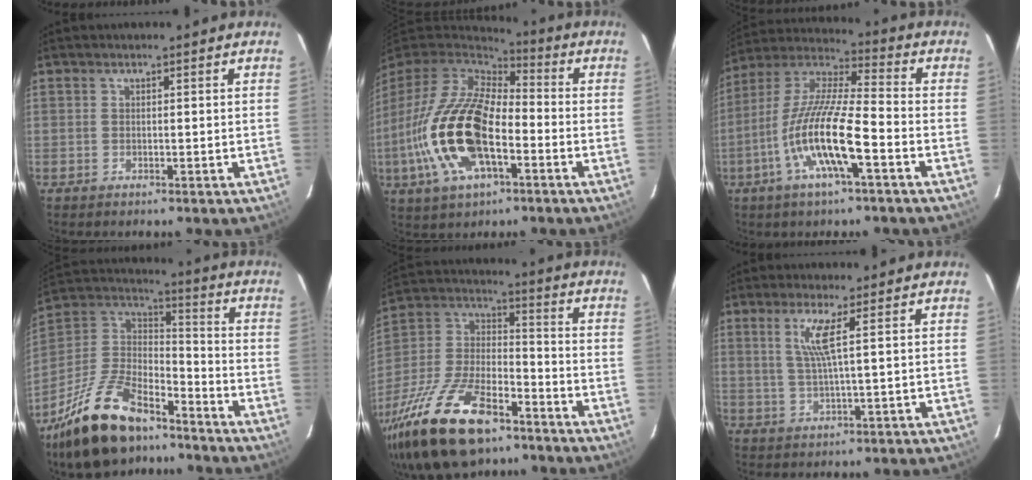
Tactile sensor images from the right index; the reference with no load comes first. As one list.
[{"total": 20.8, "force": [-5.5, 9.9, 17.4], "torque": [-0.373, -0.020, -0.103]}, {"total": 15.5, "force": [-6.1, 2.5, 14.1], "torque": [-0.279, -0.009, -0.125]}, {"total": 23.3, "force": [-16.5, 9.8, 13.2], "torque": [-0.277, -0.002, -0.285]}, {"total": 27.2, "force": [-17.2, 11.8, 17.5], "torque": [-0.369, -0.023, -0.295]}, {"total": 4.7, "force": [1.8, -0.7, 4.3], "torque": [-0.080, -0.004, 0.038]}]